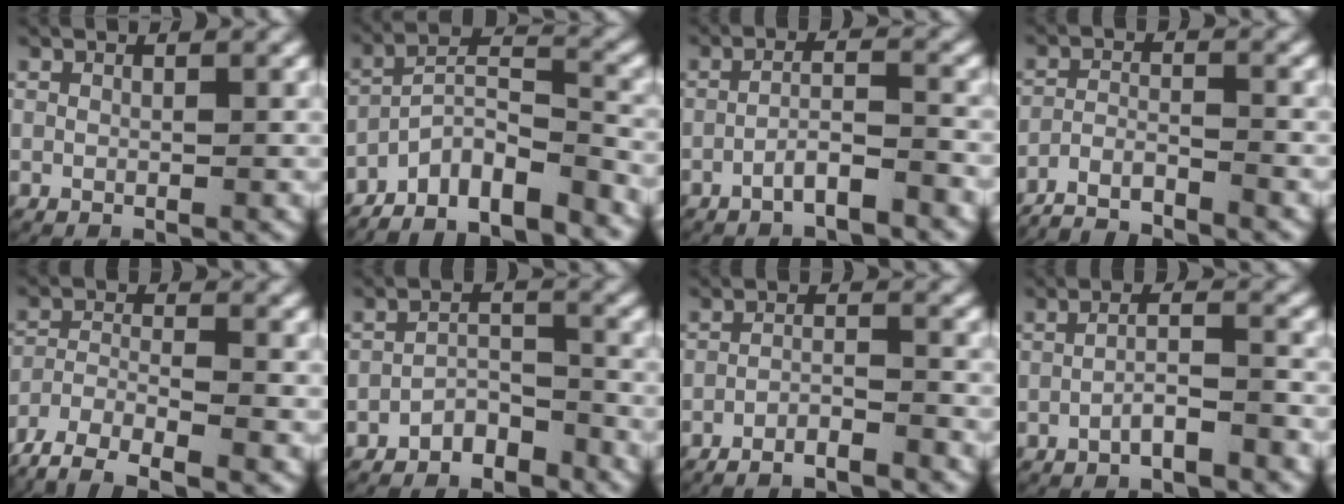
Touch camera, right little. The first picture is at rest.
{"total": 12.1, "force": [-9.3, 5.9, 5.2], "torque": [-0.078, -0.022, -0.148]}
{"total": 3.9, "force": [-3.2, 0.7, 2.1], "torque": [-0.036, -0.004, -0.056]}
{"total": 6.8, "force": [-6.3, 2.0, 1.4], "torque": [-0.023, -0.017, -0.104]}
{"total": 6.7, "force": [-4.5, 3.7, 3.2], "torque": [-0.065, -0.020, -0.070]}
{"total": 3.9, "force": [-3.5, 1.5, 1.0], "torque": [-0.005, 0.002, -0.069]}
{"total": 4.9, "force": [-4.7, 1.0, 0.9], "torque": [-0.015, -0.014, -0.076]}
{"total": 3.0, "force": [-2.3, 0.6, 1.9], "torque": [-0.032, -0.003, -0.042]}